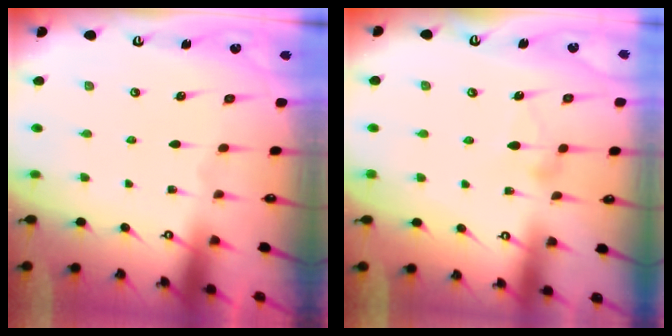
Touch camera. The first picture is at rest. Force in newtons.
{"total": 6.4, "press": 6.4, "slide": 0.2}